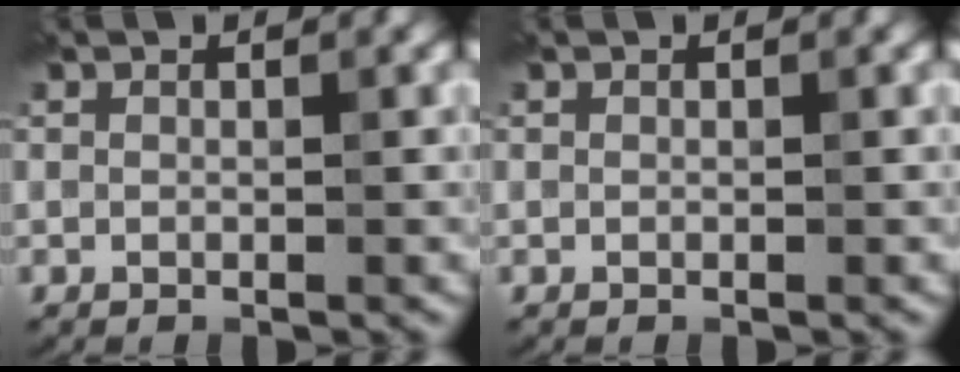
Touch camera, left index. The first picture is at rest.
{"total": 0.0}